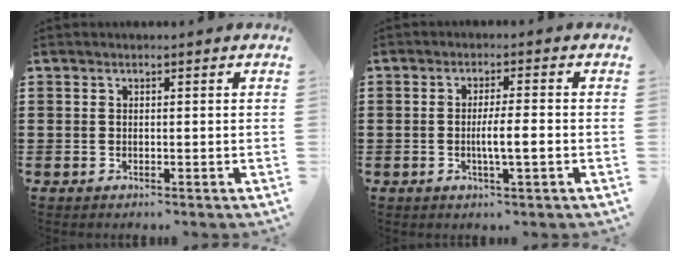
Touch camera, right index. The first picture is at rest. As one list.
[{"total": 4.1, "force": [-0.8, 0.3, 4.0], "torque": [-0.071, -0.002, -0.017]}]